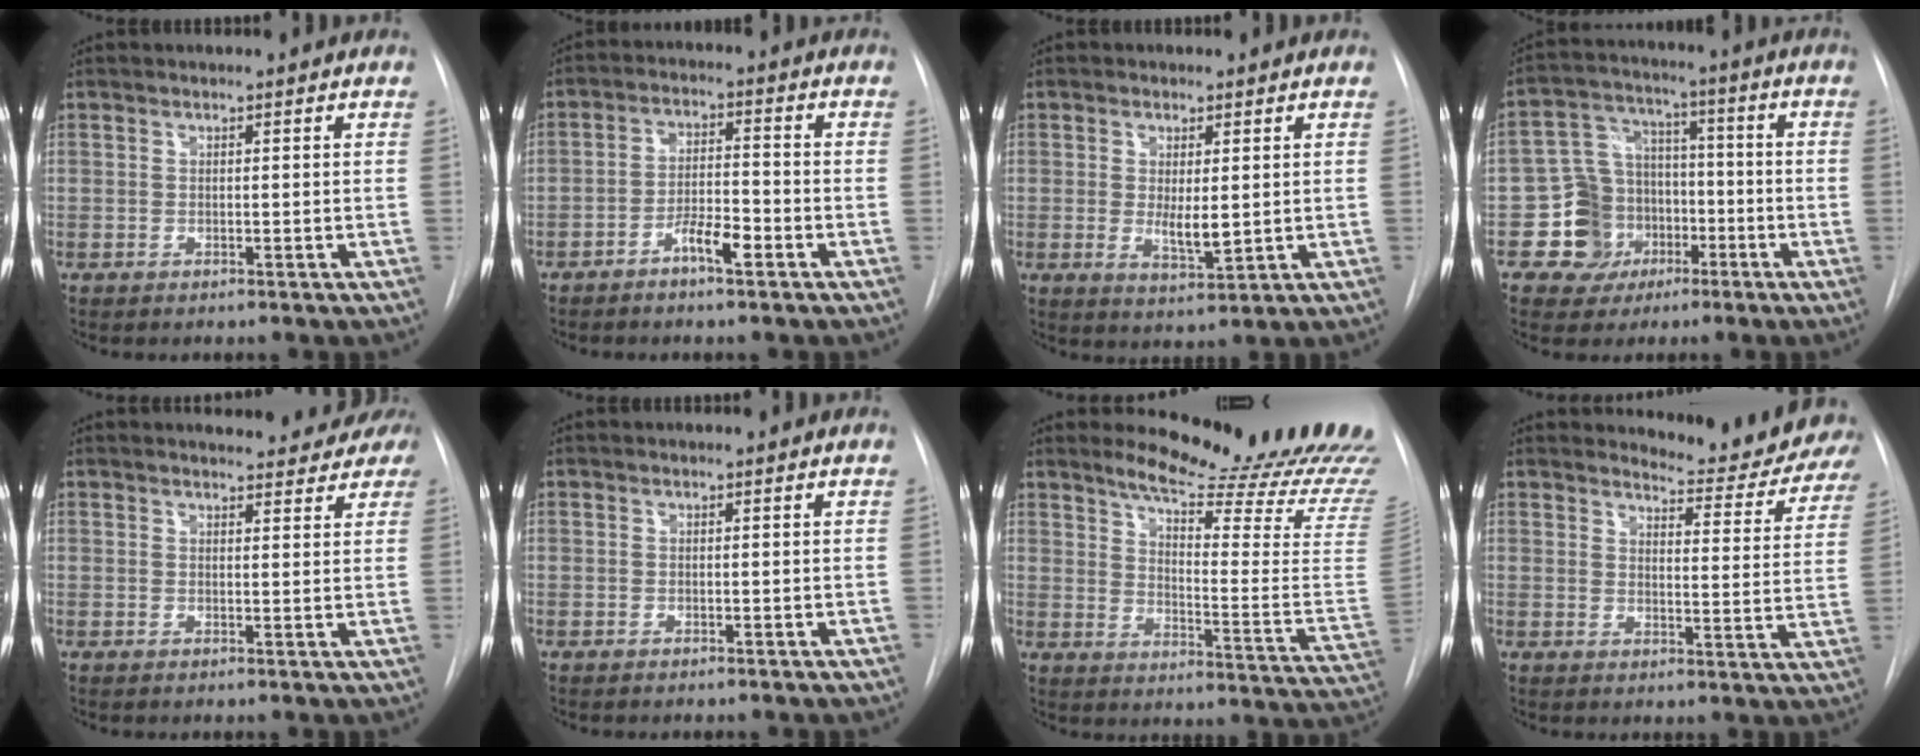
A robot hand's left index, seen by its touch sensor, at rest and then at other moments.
{"total": 5.1, "force": [-3.1, 1.1, 3.9], "torque": [-0.074, 0.007, -0.058]}
{"total": 4.6, "force": [0.1, 1.6, 4.3], "torque": [-0.074, -0.012, 0.008]}
{"total": 9.7, "force": [-3.9, 8.8, 1.7], "torque": [-0.022, 0.037, -0.053]}
{"total": 11.3, "force": [10.4, 3.3, 3.0], "torque": [-0.016, 0.000, 0.101]}
{"total": 0.0}
{"total": 20.8, "force": [18.8, -0.8, 8.8], "torque": [-0.136, -0.128, 0.235]}
{"total": 12.4, "force": [12.3, 1.3, 1.5], "torque": [-0.005, -0.069, 0.126]}